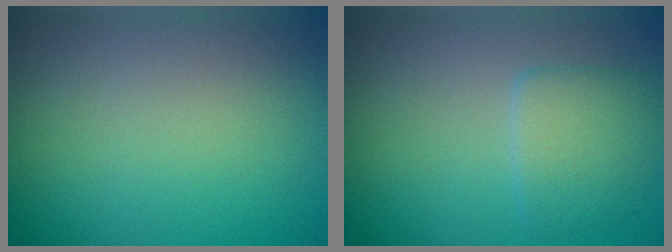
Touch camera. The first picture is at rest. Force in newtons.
{"total": 2.8, "press": 2.8, "slide": 0.3}